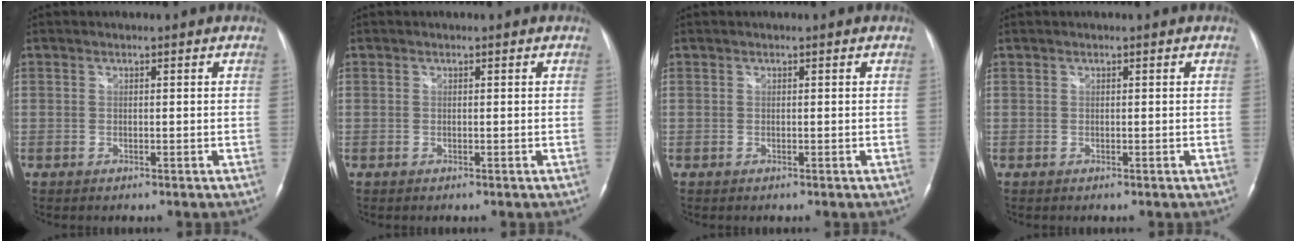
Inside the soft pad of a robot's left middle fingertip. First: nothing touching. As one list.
[{"total": 0.0}, {"total": 0.0}, {"total": 0.0}]